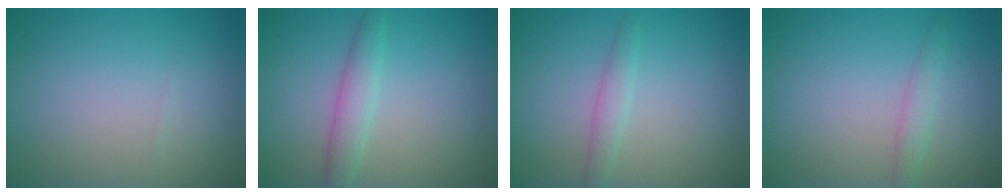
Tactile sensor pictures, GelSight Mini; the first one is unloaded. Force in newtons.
{"total": 2.3, "press": 2.3, "slide": 0.1}
{"total": 1.5, "press": 1.5, "slide": 0.0}
{"total": 1.5, "press": 1.5, "slide": 0.0}